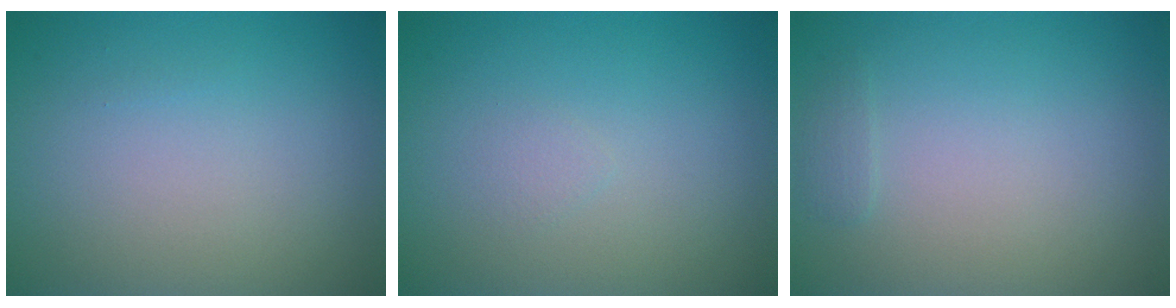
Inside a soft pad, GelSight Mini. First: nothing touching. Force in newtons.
{"total": 0.6, "press": 0.6, "slide": 0.1}
{"total": 0.7, "press": 0.7, "slide": 0.1}